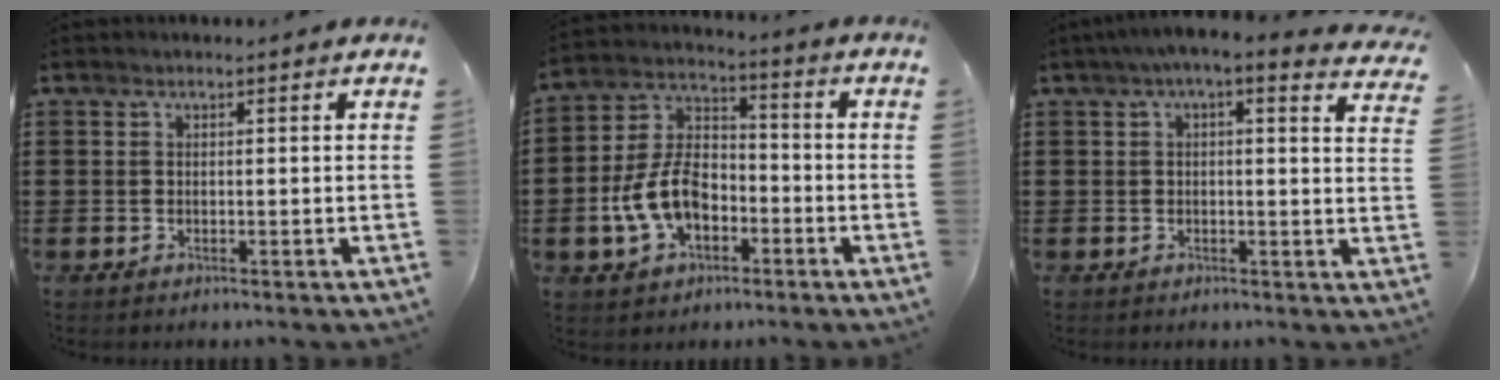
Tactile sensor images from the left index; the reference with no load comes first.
{"total": 9.6, "force": [-3.4, 6.0, 6.6], "torque": [-0.164, 0.009, -0.070]}
{"total": 2.6, "force": [1.5, 0.6, 2.0], "torque": [-0.044, -0.008, 0.023]}